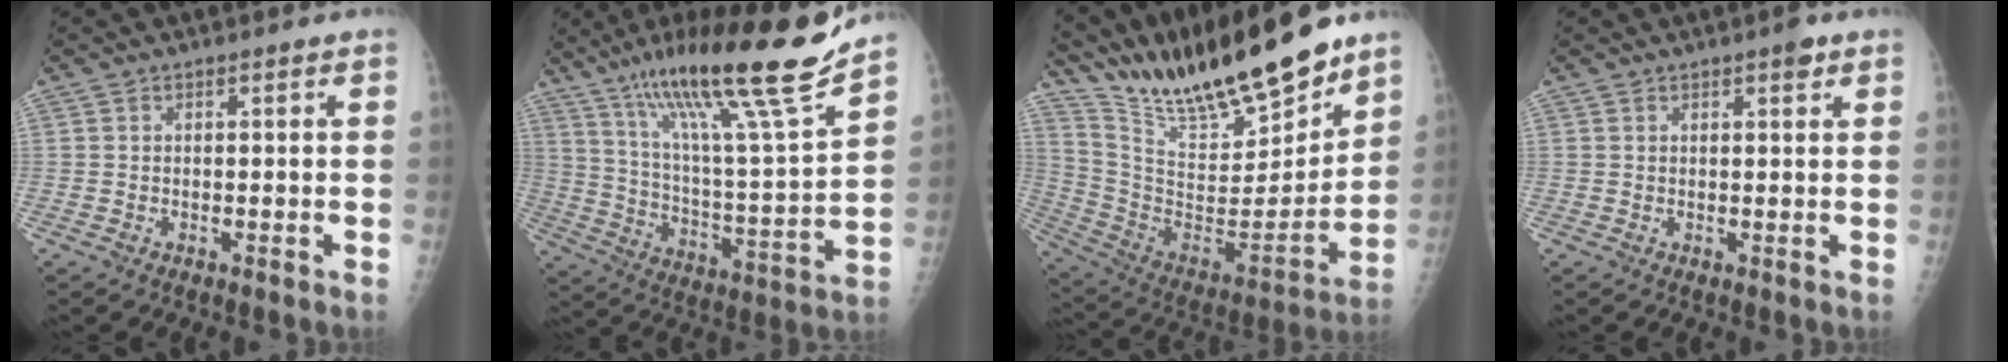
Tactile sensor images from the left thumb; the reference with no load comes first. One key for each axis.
{"total": 24.2, "fx": 17.2, "fy": 1.5, "fz": 17.0, "tx": -0.258, "ty": -0.067, "tz": 0.294}
{"total": 25.7, "fx": 21.5, "fy": 5.0, "fz": 13.2, "tx": -0.192, "ty": -0.106, "tz": 0.373}
{"total": 2.1, "fx": 1.3, "fy": 0.5, "fz": 1.5, "tx": -0.019, "ty": -0.004, "tz": 0.016}